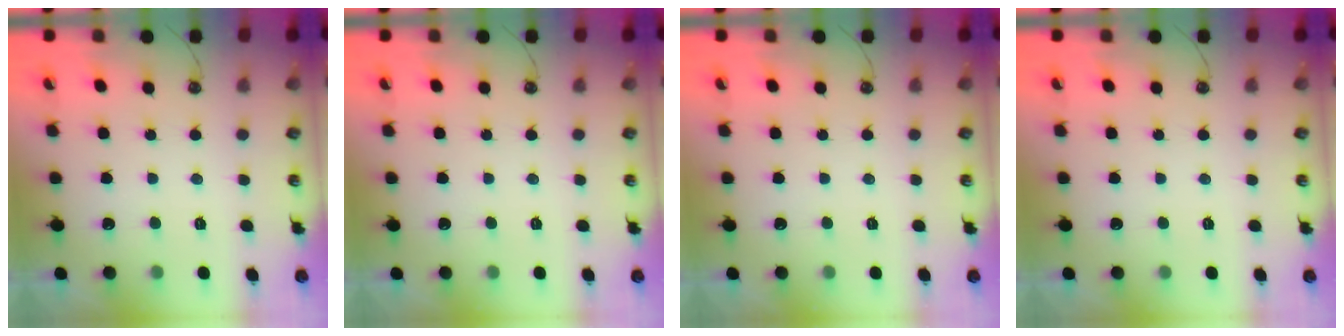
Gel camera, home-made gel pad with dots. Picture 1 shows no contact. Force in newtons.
{"total": 0.0}
{"total": 0.0}
{"total": 0.0}